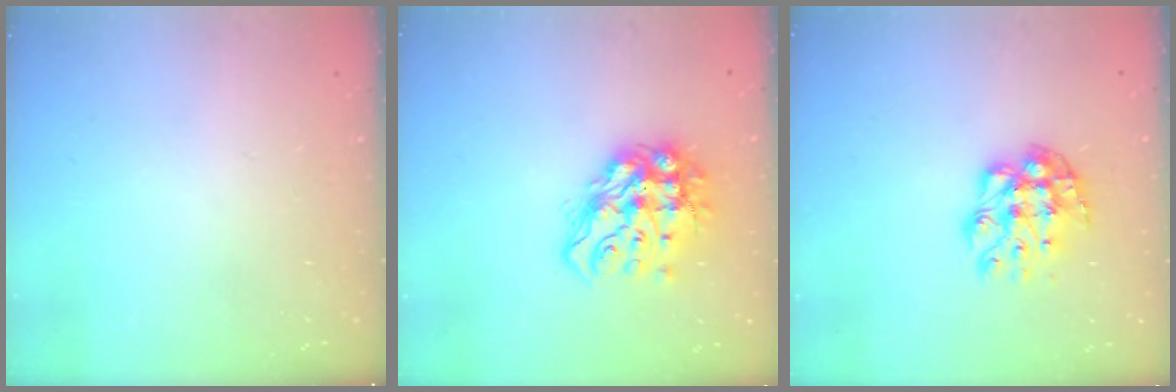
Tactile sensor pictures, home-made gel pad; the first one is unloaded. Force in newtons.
{"total": 16.3, "press": 16.2, "slide": 1.9}
{"total": 9.8, "press": 9.8, "slide": 0.9}